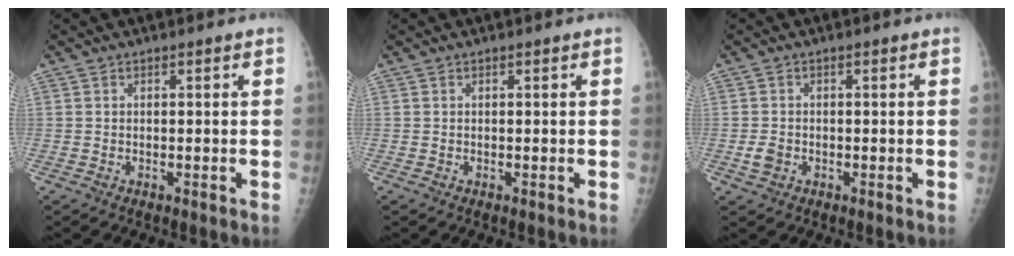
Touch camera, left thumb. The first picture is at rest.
{"total": 0.0}
{"total": 2.3, "force": [-0.7, 1.8, 1.2], "torque": [-0.019, 0.002, -0.010]}